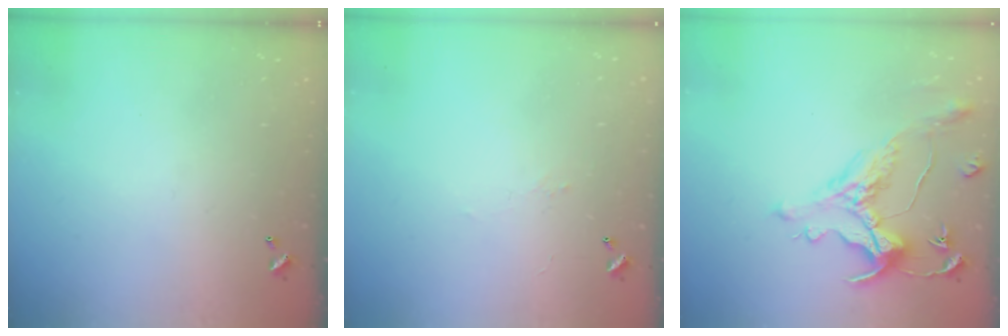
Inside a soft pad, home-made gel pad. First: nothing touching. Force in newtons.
{"total": 2.0, "press": 1.9, "slide": 0.7}
{"total": 1.0, "press": 0.3, "slide": 1.0}